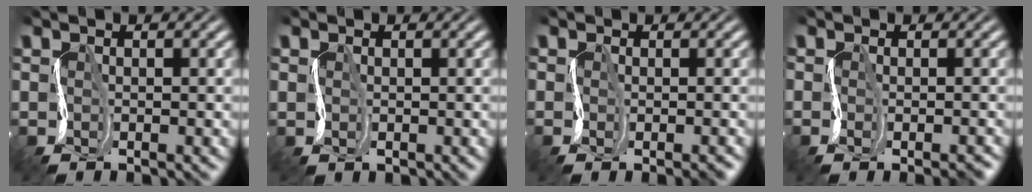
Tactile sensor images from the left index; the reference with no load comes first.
{"total": 0.9, "force": [0.2, 0.3, -0.8], "torque": [0.006, 0.000, 0.003]}
{"total": 1.7, "force": [-1.2, 0.9, 0.9], "torque": [-0.009, -0.006, -0.015]}
{"total": 1.9, "force": [-1.4, 0.9, 0.9], "torque": [-0.008, -0.004, -0.017]}